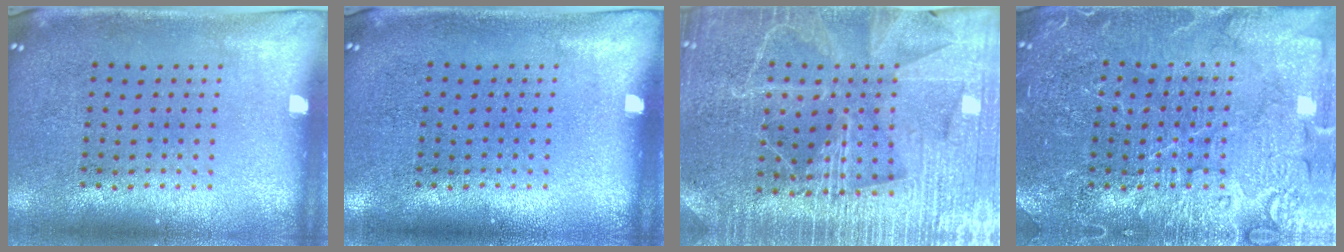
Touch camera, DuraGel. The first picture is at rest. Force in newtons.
{"total": 0.0}
{"total": 4.4, "press": 4.1, "slide": 1.6}
{"total": 4.3, "press": 4.3, "slide": 0.6}